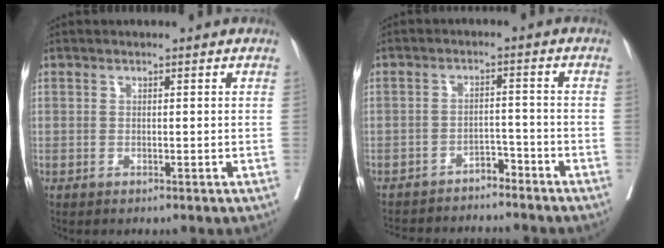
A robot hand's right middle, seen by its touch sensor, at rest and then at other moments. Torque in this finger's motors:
{"motor_torque": [0.52, -0.76, 0.15, 0.01]}